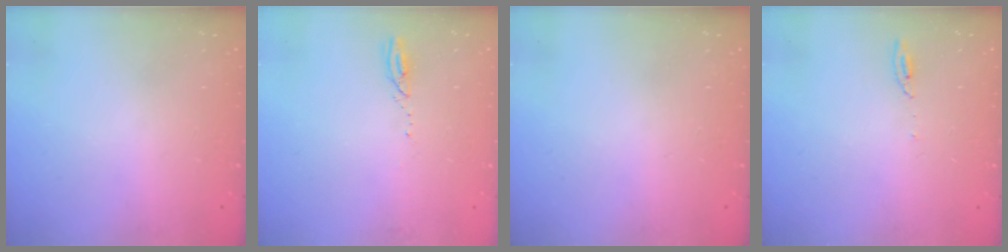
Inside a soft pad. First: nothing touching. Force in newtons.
{"total": 2.3, "press": 2.3, "slide": 0.3}
{"total": 0.0}
{"total": 3.5, "press": 3.5, "slide": 0.2}